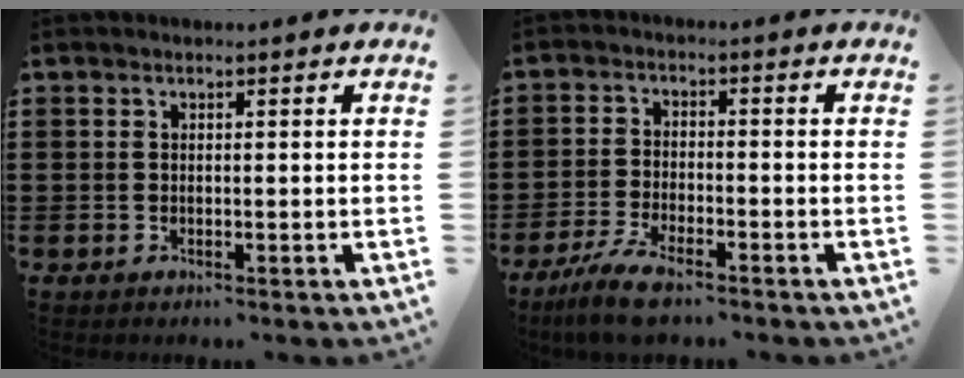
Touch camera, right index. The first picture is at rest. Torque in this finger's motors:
{"motor_torque": [1.12, -0.73, 0.12, 0.07]}